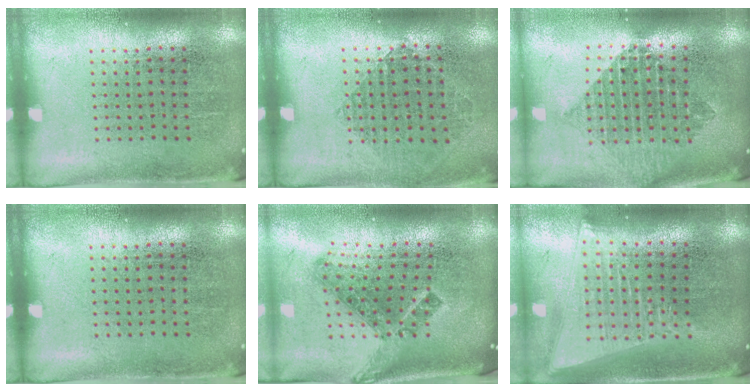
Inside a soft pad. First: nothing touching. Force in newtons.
{"total": 0.8, "press": 0.7, "slide": 0.3}
{"total": 2.1, "press": 1.6, "slide": 1.3}
{"total": 0.0}
{"total": 1.6, "press": 1.2, "slide": 1.1}
{"total": 2.0, "press": 1.7, "slide": 1.1}